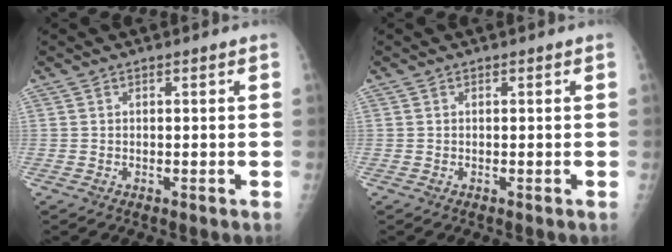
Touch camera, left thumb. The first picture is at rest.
{"total": 0.0}